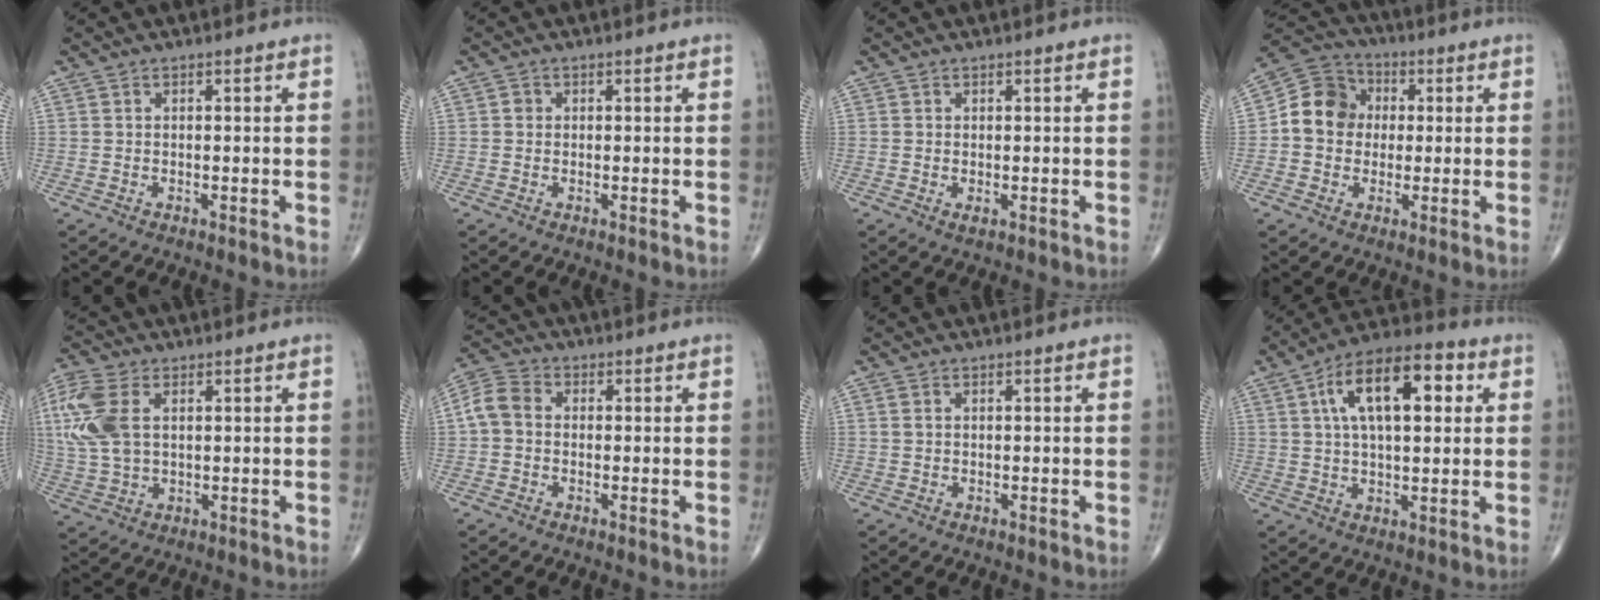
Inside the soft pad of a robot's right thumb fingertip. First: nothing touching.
{"total": 0.9, "force": [0.0, 0.8, 0.3], "torque": [0.001, 0.002, -0.001]}
{"total": 0.8, "force": [-0.1, 0.4, 0.7], "torque": [-0.008, -0.003, -0.001]}
{"total": 10.3, "force": [0.6, 8.9, 5.0], "torque": [-0.067, 0.025, -0.004]}
{"total": 11.9, "force": [3.0, 7.0, 9.1], "torque": [-0.233, 0.006, 0.065]}
{"total": 5.6, "force": [-0.1, 4.4, 3.5], "torque": [-0.068, 0.019, -0.012]}
{"total": 0.8, "force": [0.3, 0.5, 0.6], "torque": [-0.016, 0.008, 0.010]}
{"total": 16.2, "force": [4.7, 7.5, 13.6], "torque": [-0.207, 0.017, 0.070]}